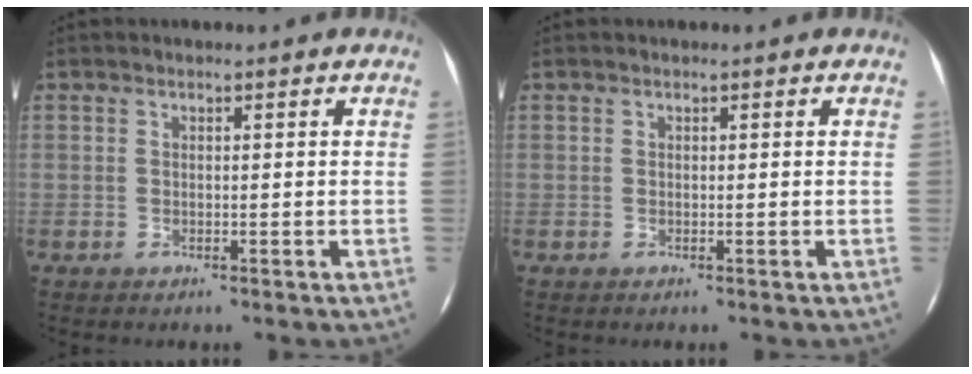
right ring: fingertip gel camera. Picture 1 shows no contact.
{"total": 0.0}